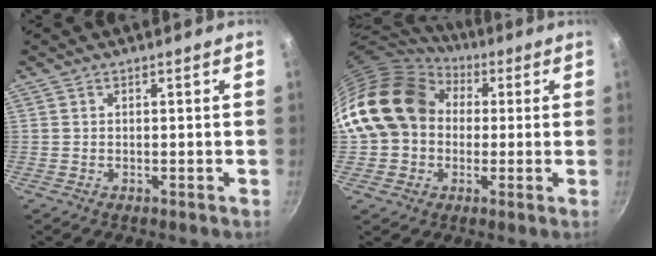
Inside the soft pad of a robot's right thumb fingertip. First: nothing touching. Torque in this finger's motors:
{"motor_torque": [0.21, 1.76, 0.21, -0.08, 0.21]}